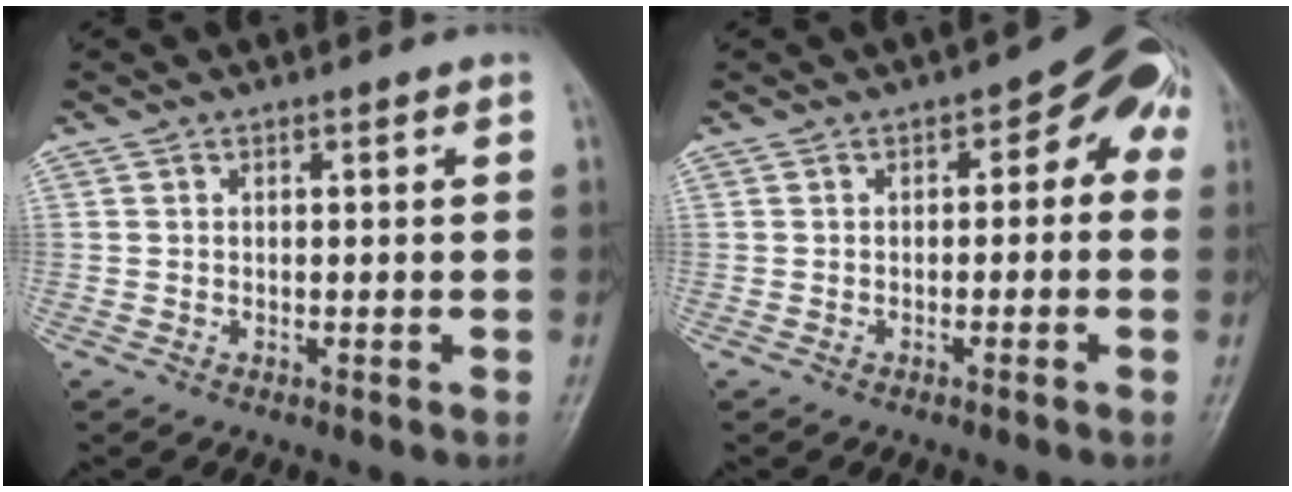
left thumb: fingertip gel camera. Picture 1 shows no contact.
{"total": 6.5, "force": [0.2, 4.0, 5.0], "torque": [-0.023, 0.031, -0.009]}